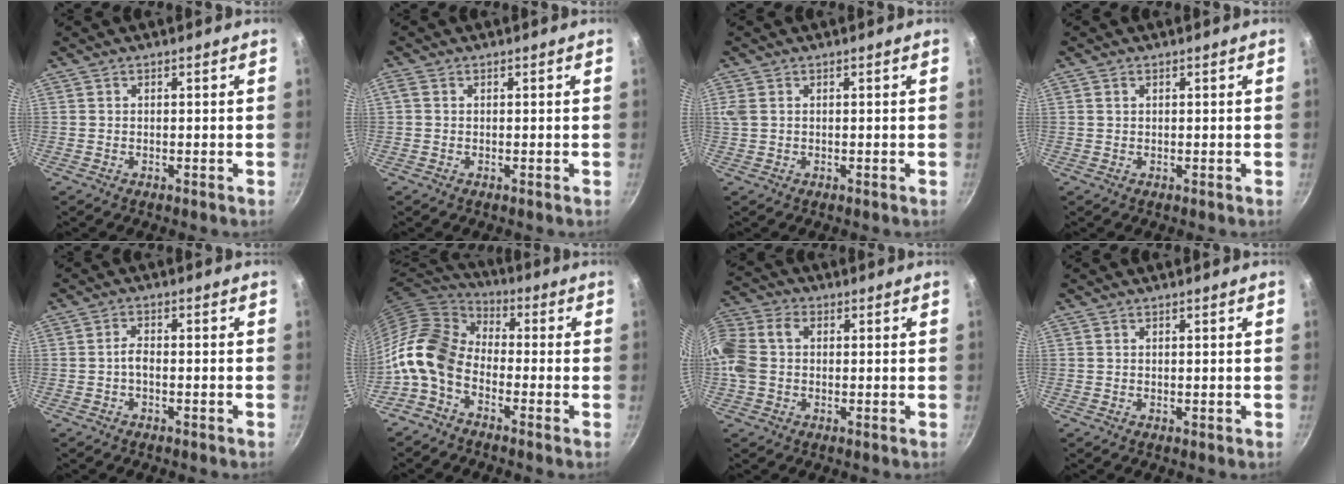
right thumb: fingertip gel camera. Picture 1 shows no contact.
{"total": 1.1, "force": [0.1, 0.9, 0.6], "torque": [-0.014, 0.004, 0.001]}
{"total": 2.2, "force": [0.6, 1.6, 1.3], "torque": [-0.027, 0.002, 0.014]}
{"total": 0.9, "force": [0.4, 0.7, 0.4], "torque": [-0.006, 0.003, 0.006]}
{"total": 2.1, "force": [-1.0, 0.8, 1.6], "torque": [-0.035, 0.017, -0.021]}
{"total": 13.0, "force": [-3.8, 8.6, 9.0], "torque": [-0.159, 0.050, -0.102]}
{"total": 12.3, "force": [0.4, 9.4, 7.9], "torque": [-0.176, 0.033, -0.010]}
{"total": 0.0}